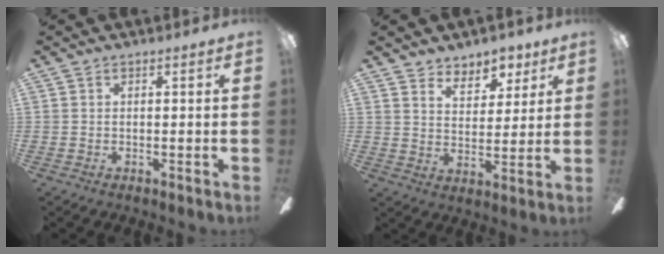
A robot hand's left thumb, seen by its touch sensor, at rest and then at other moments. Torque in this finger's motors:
{"motor_torque": [0.09, 0.20, 0.04, -0.22, 0.09]}